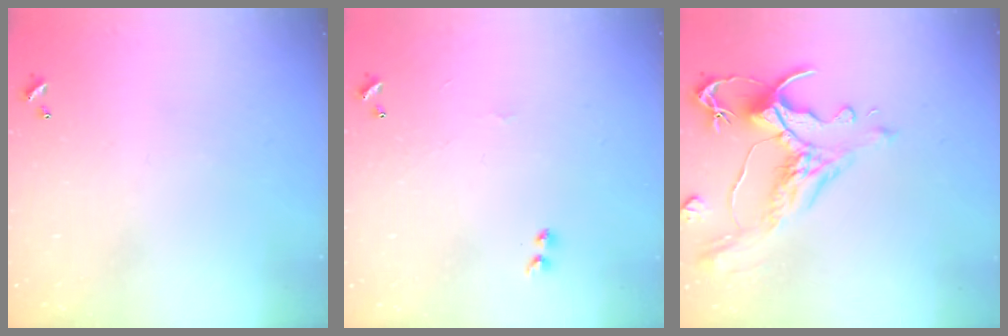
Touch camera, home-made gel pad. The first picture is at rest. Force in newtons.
{"total": 1.8, "press": 1.7, "slide": 0.6}
{"total": 1.5, "press": 0.2, "slide": 1.5}